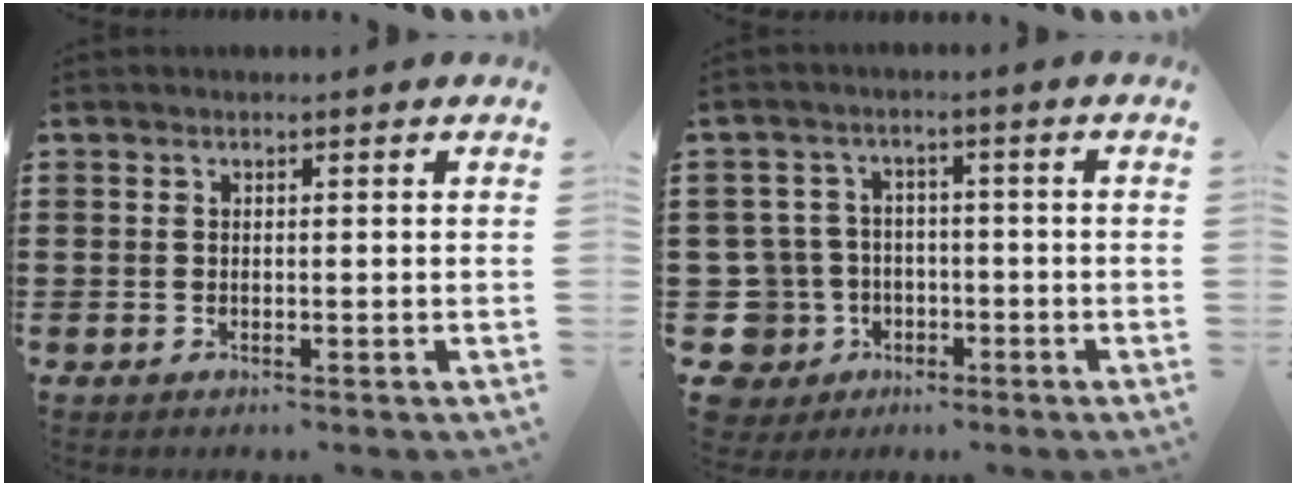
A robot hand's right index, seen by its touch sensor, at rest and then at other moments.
{"total": 7.9, "force": [-2.6, 7.2, 2.0], "torque": [-0.111, -0.001, -0.056]}